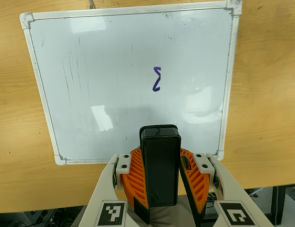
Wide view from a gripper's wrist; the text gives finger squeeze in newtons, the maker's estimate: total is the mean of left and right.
{"total": 8.6, "left": 9.0, "right": 8.1}